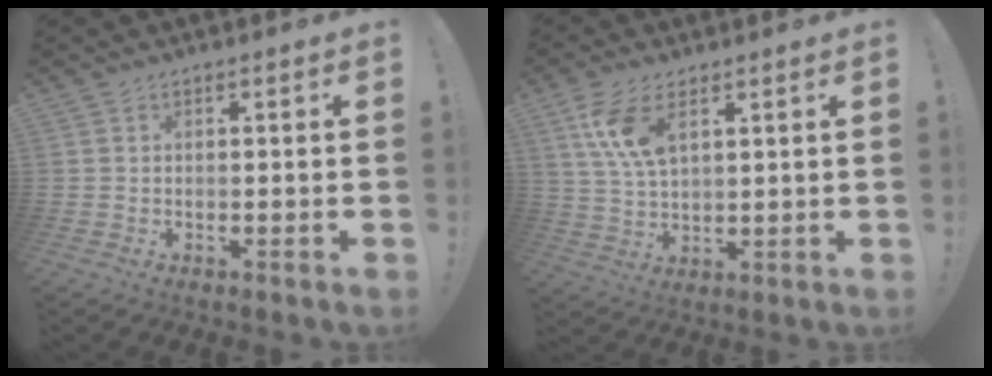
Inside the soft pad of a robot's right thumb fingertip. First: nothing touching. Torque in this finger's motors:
{"motor_torque": [-0.50, 0.82, 0.21, 0.51, 0.10]}